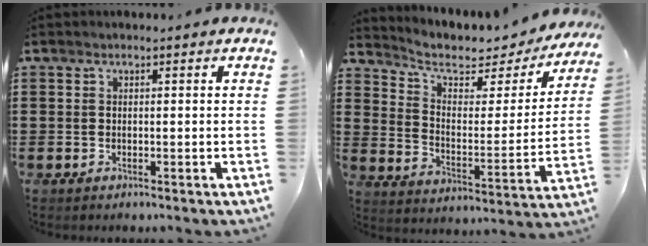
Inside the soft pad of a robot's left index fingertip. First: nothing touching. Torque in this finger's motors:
{"motor_torque": [2.14, 0.00, 0.25, -0.01]}